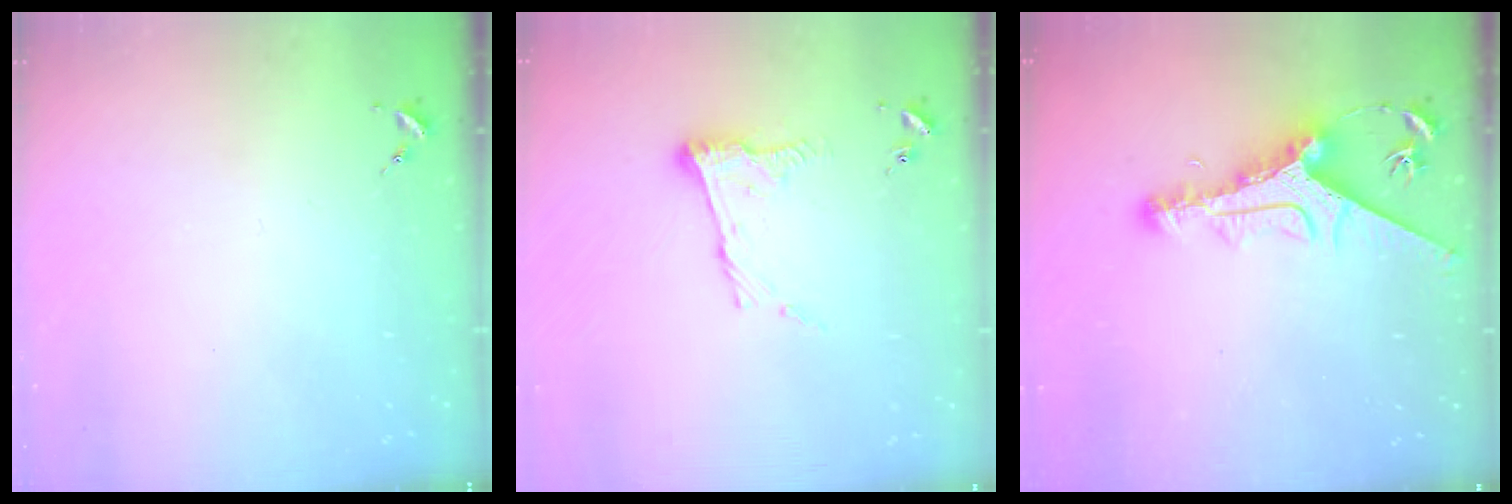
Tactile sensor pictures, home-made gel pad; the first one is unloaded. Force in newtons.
{"total": 9.6, "press": 9.6, "slide": 0.8}
{"total": 12.4, "press": 12.4, "slide": 0.9}